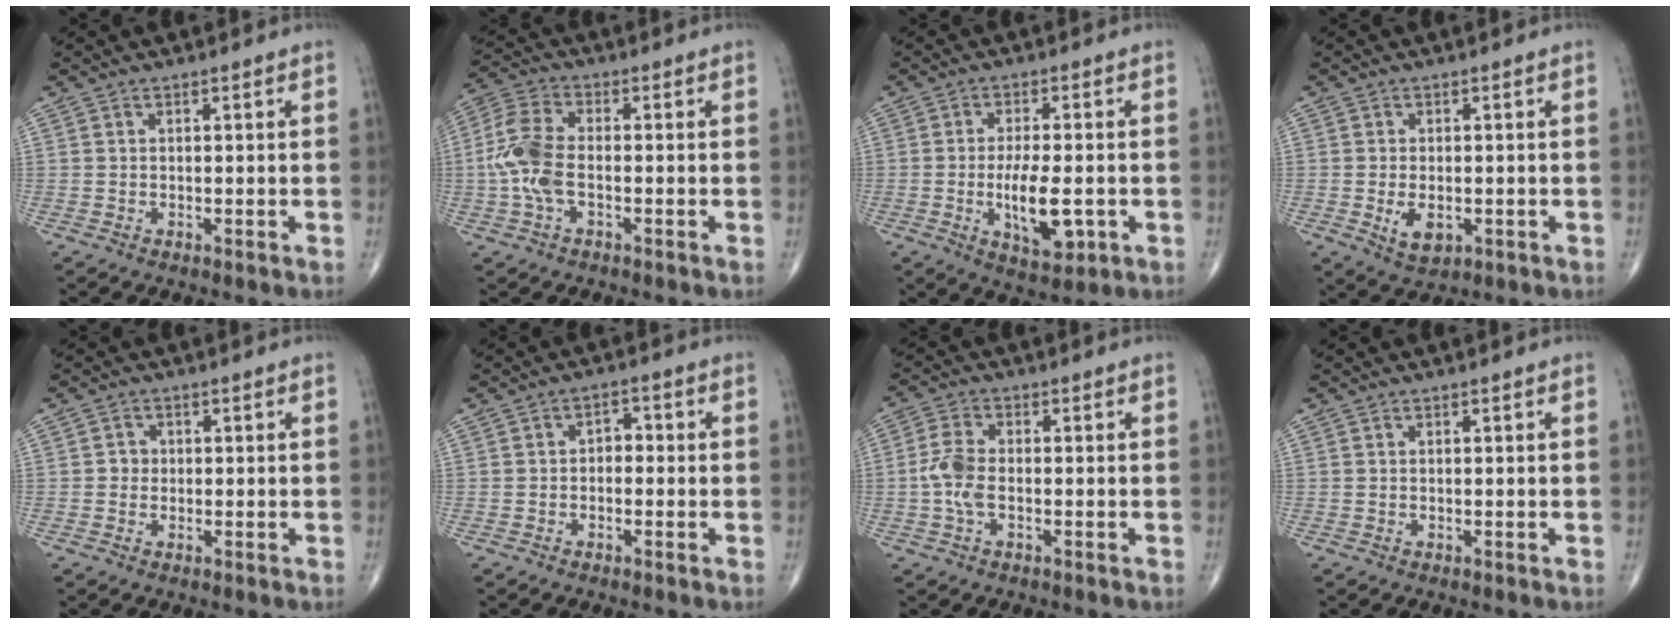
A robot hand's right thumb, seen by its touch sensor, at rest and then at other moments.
{"total": 8.6, "force": [-1.4, 4.5, 7.2], "torque": [-0.174, 0.022, -0.034]}
{"total": 9.4, "force": [-2.1, 3.7, 8.4], "torque": [-0.139, -0.006, -0.029]}
{"total": 4.8, "force": [-1.1, 2.8, 3.7], "torque": [-0.057, -0.006, -0.012]}
{"total": 1.8, "force": [-0.1, 1.7, 0.6], "torque": [0.003, 0.006, -0.006]}
{"total": 2.8, "force": [-0.4, 1.9, 1.9], "torque": [-0.011, 0.013, -0.016]}
{"total": 5.4, "force": [-1.0, 2.7, 4.6], "torque": [-0.110, 0.013, -0.023]}
{"total": 0.0}